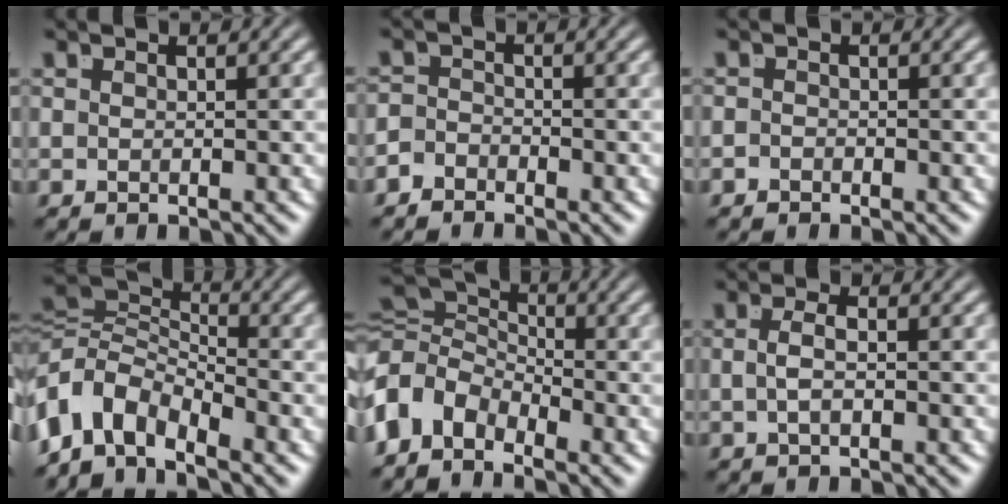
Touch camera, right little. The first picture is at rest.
{"total": 2.0, "force": [-1.9, 0.7, 0.0], "torque": [0.004, -0.016, -0.031]}
{"total": 1.0, "force": [-0.8, -0.4, -0.3], "torque": [0.007, -0.012, -0.010]}
{"total": 9.5, "force": [-1.9, 7.4, 5.7], "torque": [-0.128, -0.035, -0.031]}
{"total": 9.7, "force": [0.3, 7.9, 5.6], "torque": [-0.118, -0.020, -0.002]}
{"total": 1.5, "force": [-0.4, -0.1, 1.4], "torque": [-0.031, -0.009, 0.000]}